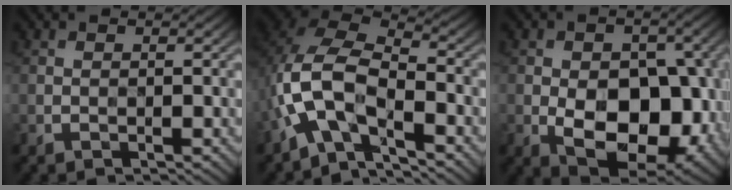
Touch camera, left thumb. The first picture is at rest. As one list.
[{"total": 10.2, "force": [-4.4, 5.1, 7.7], "torque": [-0.165, 0.008, -0.102]}, {"total": 13.9, "force": [-3.9, 8.6, 10.2], "torque": [-0.136, -0.023, -0.055]}]